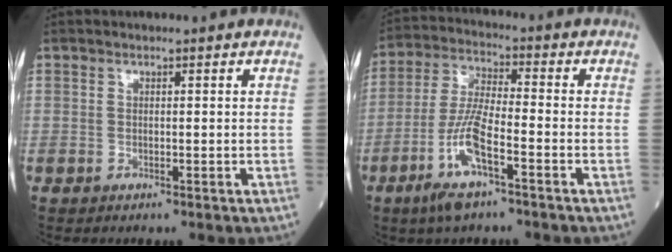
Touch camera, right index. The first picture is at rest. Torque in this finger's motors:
{"motor_torque": [1.47, -0.67, 0.79, 0.21]}